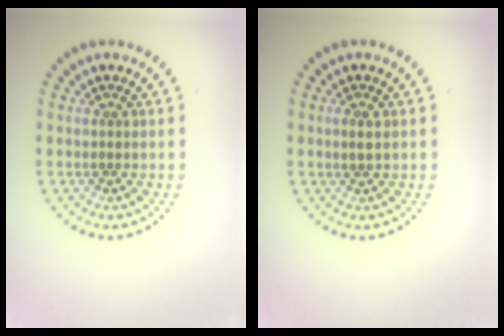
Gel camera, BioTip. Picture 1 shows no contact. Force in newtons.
{"total": 1.0, "press": 1.0, "slide": 0.3}